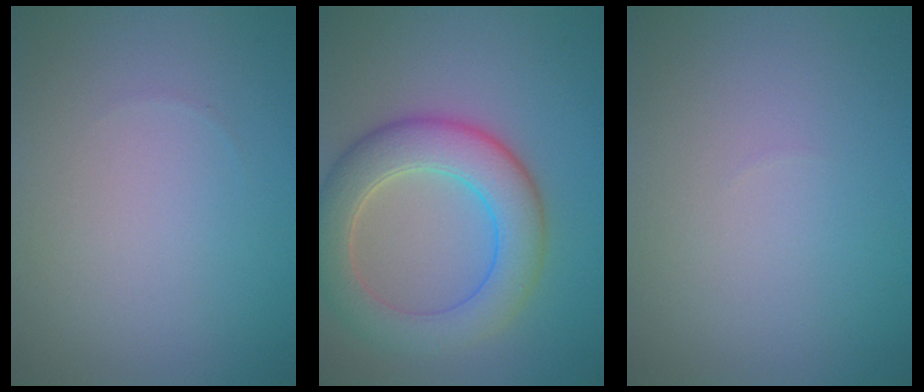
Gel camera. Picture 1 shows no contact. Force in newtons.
{"total": 7.0, "press": 7.0, "slide": 0.6}
{"total": 0.0}